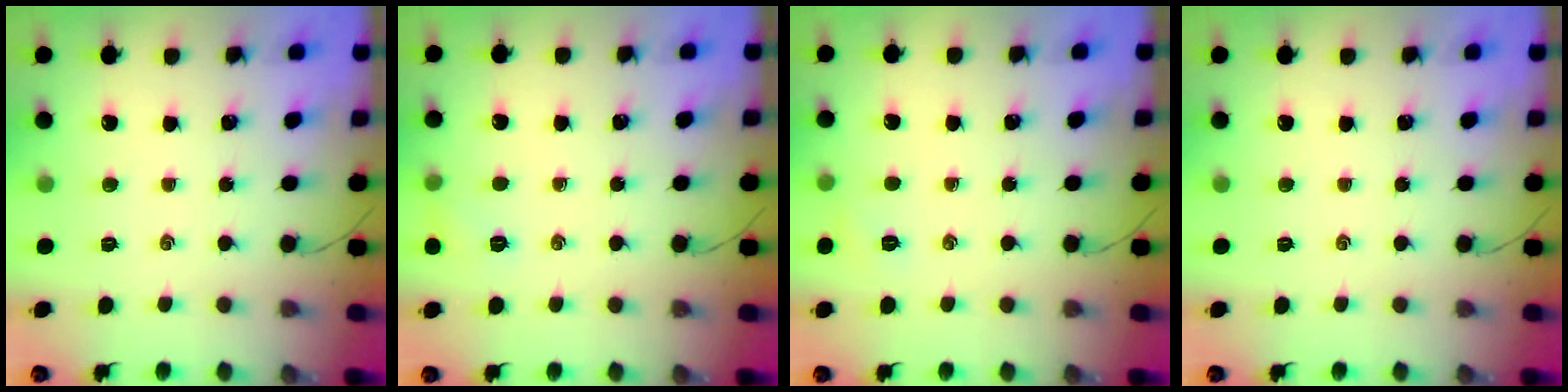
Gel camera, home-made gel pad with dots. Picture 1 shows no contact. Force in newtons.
{"total": 5.6, "press": 5.4, "slide": 1.6}
{"total": 3.8, "press": 3.6, "slide": 1.2}
{"total": 0.0}